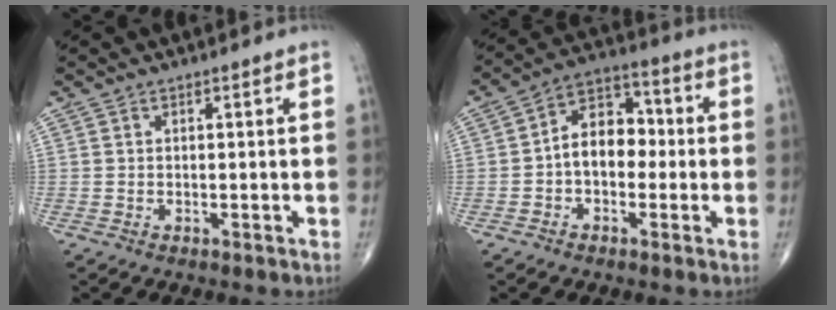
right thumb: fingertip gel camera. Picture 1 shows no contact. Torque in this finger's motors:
{"motor_torque": [-0.14, 0.46, 0.24, -0.04, 0.07]}